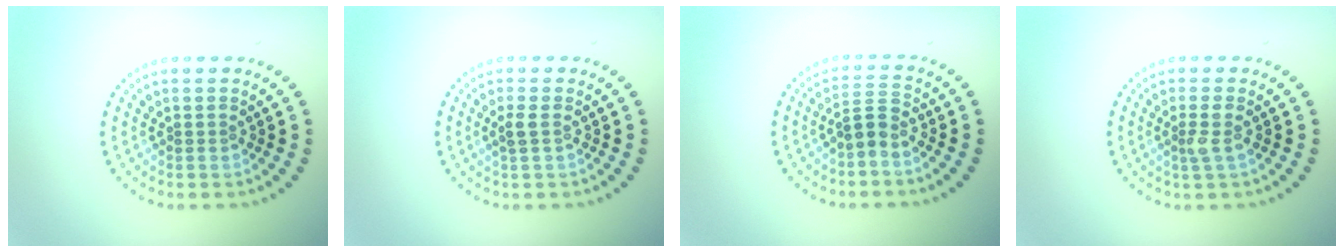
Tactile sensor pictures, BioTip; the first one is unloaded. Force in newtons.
{"total": 1.1, "press": 1.0, "slide": 0.5}
{"total": 2.2, "press": 1.6, "slide": 1.5}
{"total": 1.5, "press": 1.3, "slide": 0.7}